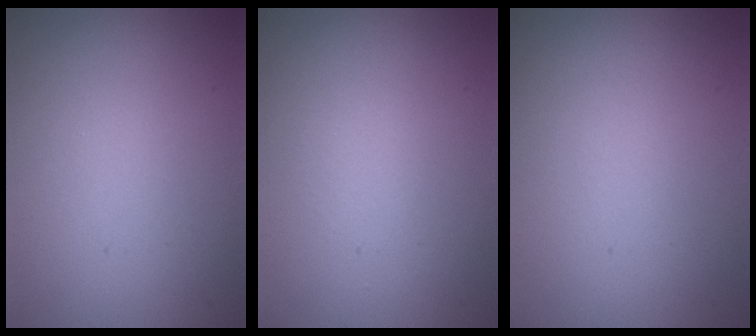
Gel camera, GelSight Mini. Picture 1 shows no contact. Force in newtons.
{"total": 0.6, "press": 0.6, "slide": 0.0}
{"total": 0.0}